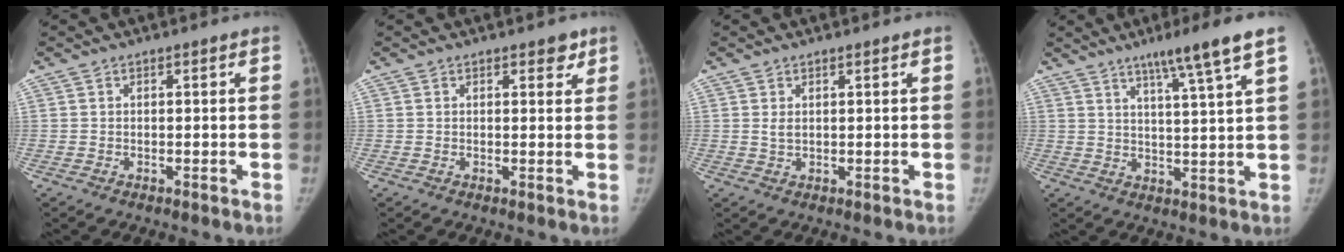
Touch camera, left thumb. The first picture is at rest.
{"total": 2.3, "force": [1.5, 1.2, 1.2], "torque": [0.003, -0.007, 0.016]}
{"total": 1.5, "force": [0.9, 0.7, 1.0], "torque": [-0.017, -0.005, 0.020]}
{"total": 9.4, "force": [5.9, -0.6, 7.2], "torque": [-0.115, -0.028, 0.093]}